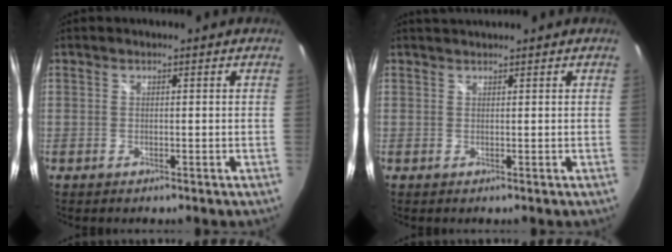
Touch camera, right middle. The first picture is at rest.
{"total": 1.6, "force": [1.5, -0.1, 0.4], "torque": [-0.008, 0.004, 0.023]}